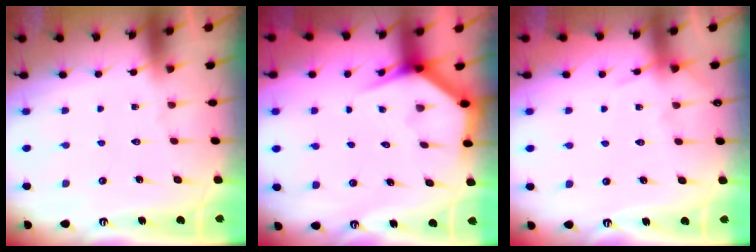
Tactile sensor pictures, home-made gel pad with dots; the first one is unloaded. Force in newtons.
{"total": 3.6, "press": 3.6, "slide": 0.2}
{"total": 4.8, "press": 4.8, "slide": 0.5}